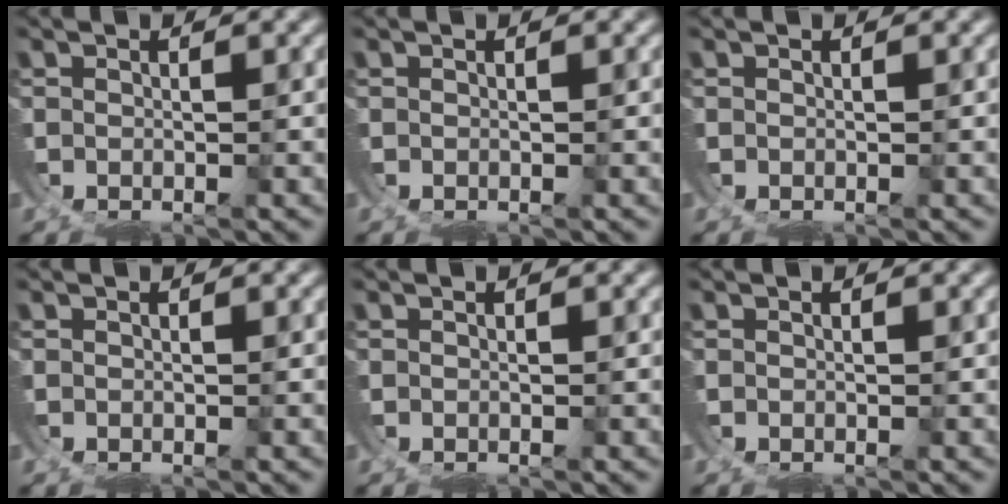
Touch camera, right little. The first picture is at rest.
{"total": 0.0}
{"total": 0.0}
{"total": 0.0}
{"total": 0.0}
{"total": 0.0}